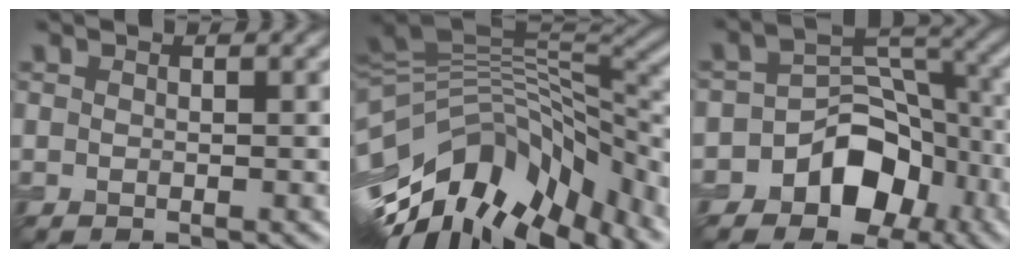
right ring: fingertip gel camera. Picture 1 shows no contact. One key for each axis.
{"total": 13.5, "fx": -6.1, "fy": 6.5, "fz": 10.1, "tx": -0.191, "ty": 0.021, "tz": -0.113}
{"total": 7.5, "fx": -3.9, "fy": 5.4, "fz": 3.4, "tx": -0.023, "ty": 0.021, "tz": -0.066}